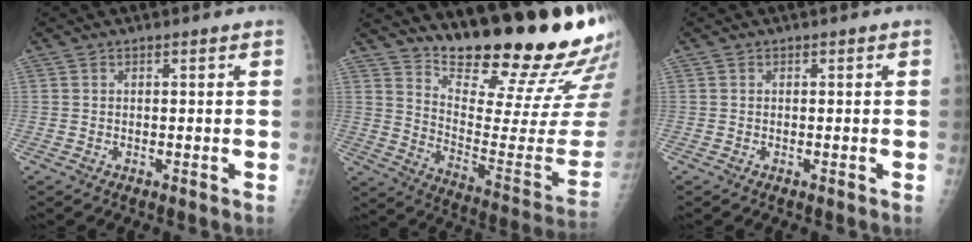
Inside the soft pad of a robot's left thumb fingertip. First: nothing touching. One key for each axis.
{"total": 24.0, "fx": 19.6, "fy": 4.1, "fz": 13.1, "tx": -0.167, "ty": -0.157, "tz": 0.285}
{"total": 0.0}